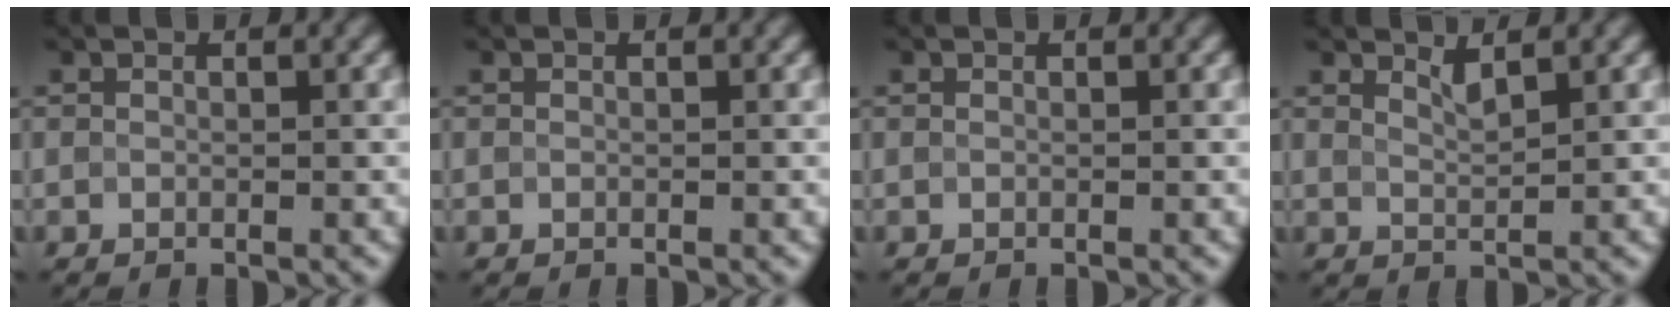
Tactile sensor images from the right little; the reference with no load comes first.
{"total": 0.0}
{"total": 0.0}
{"total": 1.5, "force": [1.1, 0.3, 0.9], "torque": [-0.015, -0.002, 0.020]}